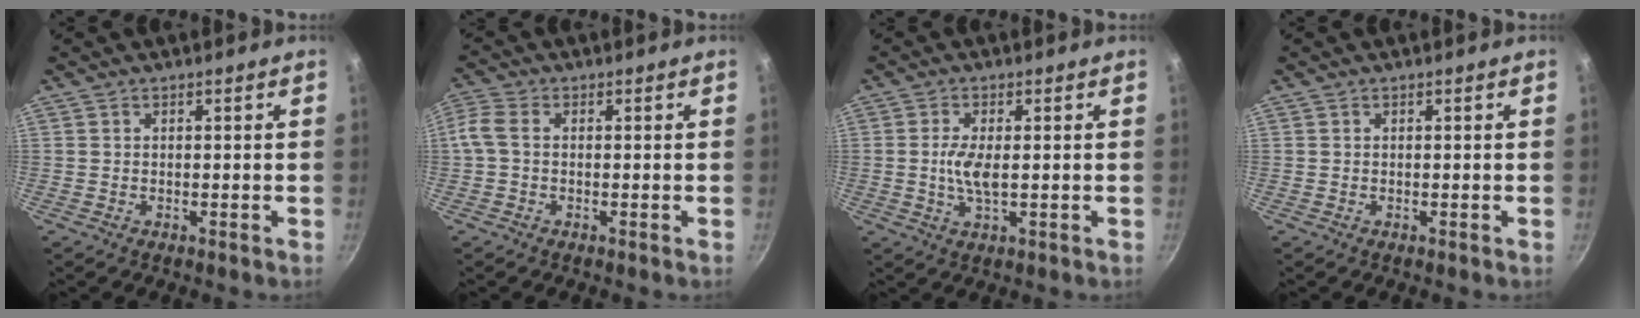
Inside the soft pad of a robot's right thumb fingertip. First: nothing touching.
{"total": 4.1, "force": [-0.1, 2.7, 3.1], "torque": [-0.076, 0.013, -0.015]}
{"total": 4.7, "force": [0.1, 1.7, 4.4], "torque": [-0.096, -0.004, 0.000]}
{"total": 0.0}